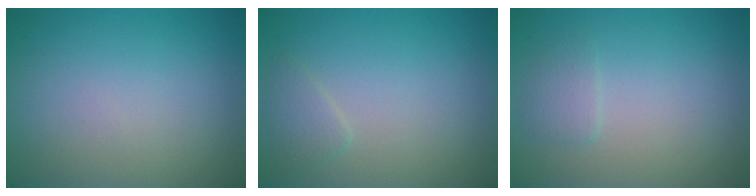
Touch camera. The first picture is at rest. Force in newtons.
{"total": 1.3, "press": 1.3, "slide": 0.0}
{"total": 1.2, "press": 1.1, "slide": 0.3}